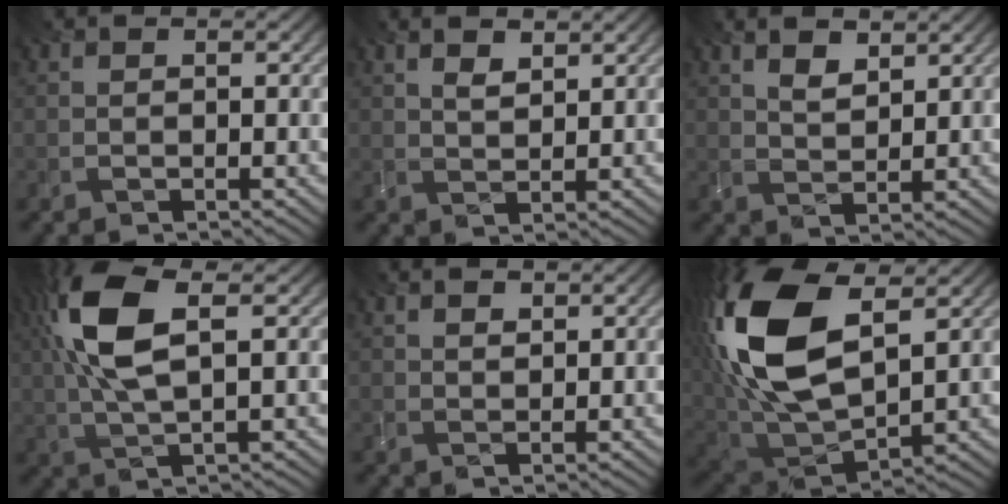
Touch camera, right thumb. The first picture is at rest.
{"total": 2.9, "force": [1.9, 1.1, 2.0], "torque": [-0.038, -0.004, 0.043]}
{"total": 3.8, "force": [2.5, 1.5, 2.6], "torque": [-0.058, -0.002, 0.052]}
{"total": 10.8, "force": [3.1, 4.0, 9.5], "torque": [-0.226, 0.012, 0.060]}
{"total": 1.7, "force": [1.1, 0.7, 1.1], "torque": [-0.023, -0.001, 0.024]}
{"total": 18.3, "force": [5.6, 9.9, 14.4], "torque": [-0.353, 0.017, 0.106]}